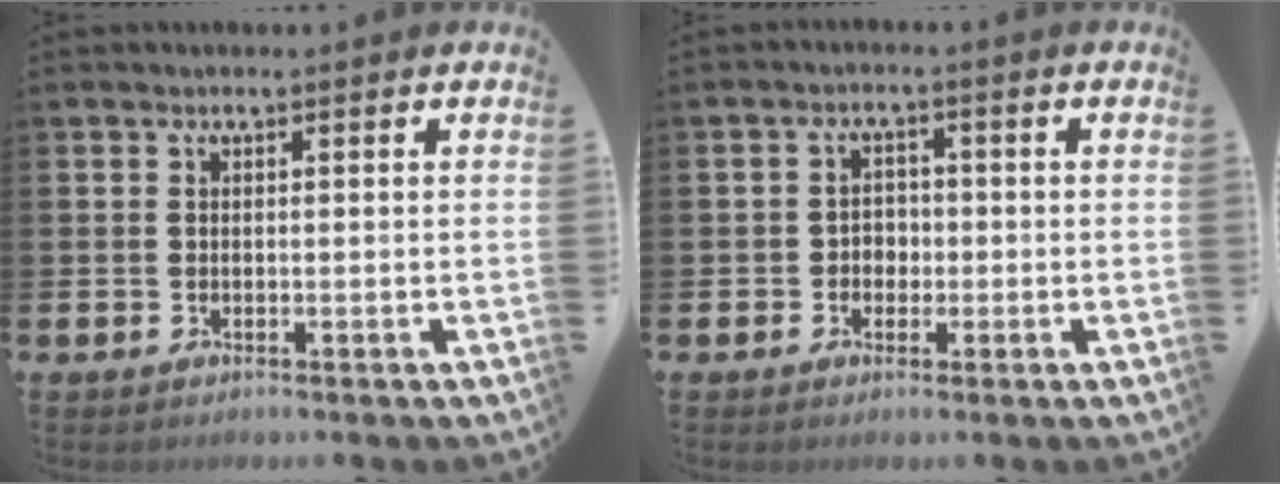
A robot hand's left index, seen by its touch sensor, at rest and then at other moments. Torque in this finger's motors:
{"motor_torque": [0.12, 0.11, 0.01, 0.04]}